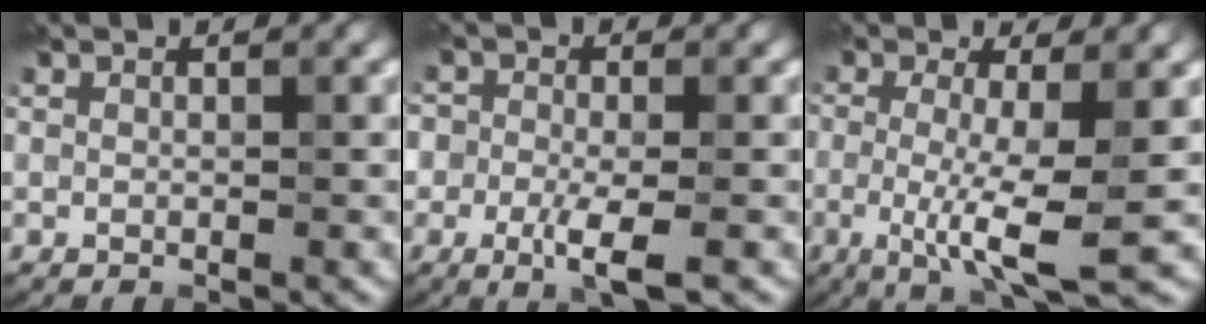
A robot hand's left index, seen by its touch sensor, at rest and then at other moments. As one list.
[{"total": 4.0, "force": [-1.7, 2.0, 3.0], "torque": [-0.054, -0.003, -0.037]}, {"total": 6.3, "force": [-0.8, 1.4, 6.1], "torque": [-0.116, -0.020, -0.015]}]